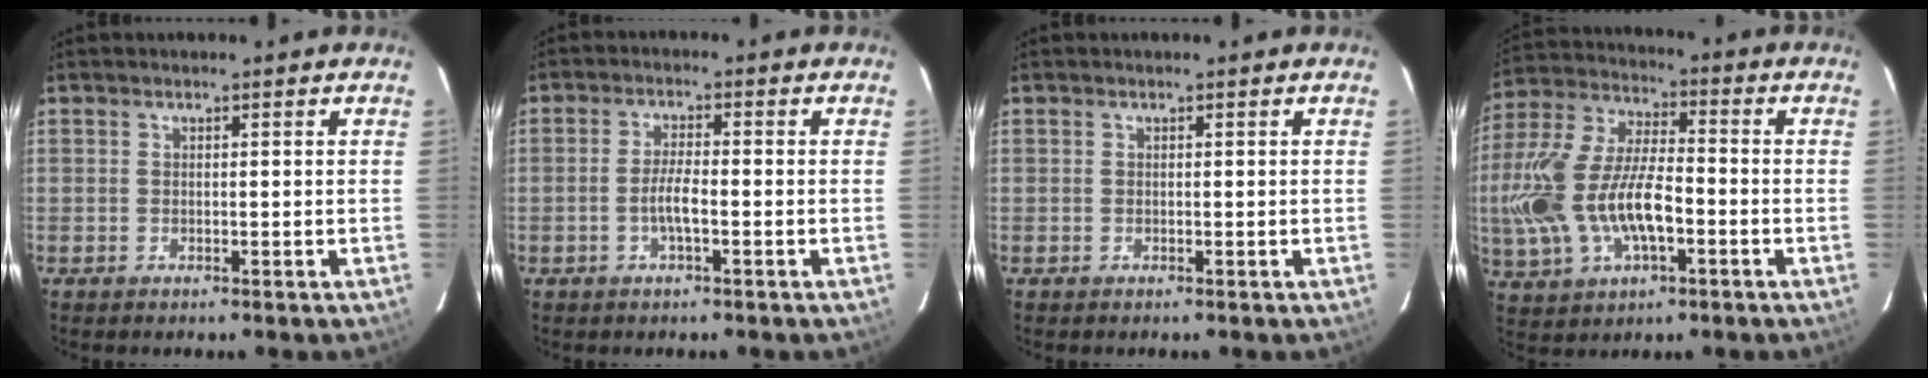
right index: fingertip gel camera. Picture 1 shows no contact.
{"total": 3.8, "force": [-1.3, 0.6, 3.5], "torque": [-0.070, 0.001, -0.025]}
{"total": 0.0}
{"total": 20.0, "force": [-4.2, 9.6, 17.0], "torque": [-0.373, -0.006, -0.068]}